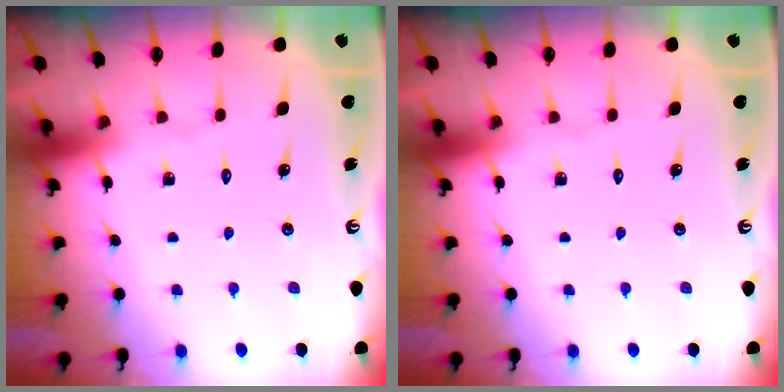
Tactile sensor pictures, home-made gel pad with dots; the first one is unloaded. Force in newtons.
{"total": 0.0}